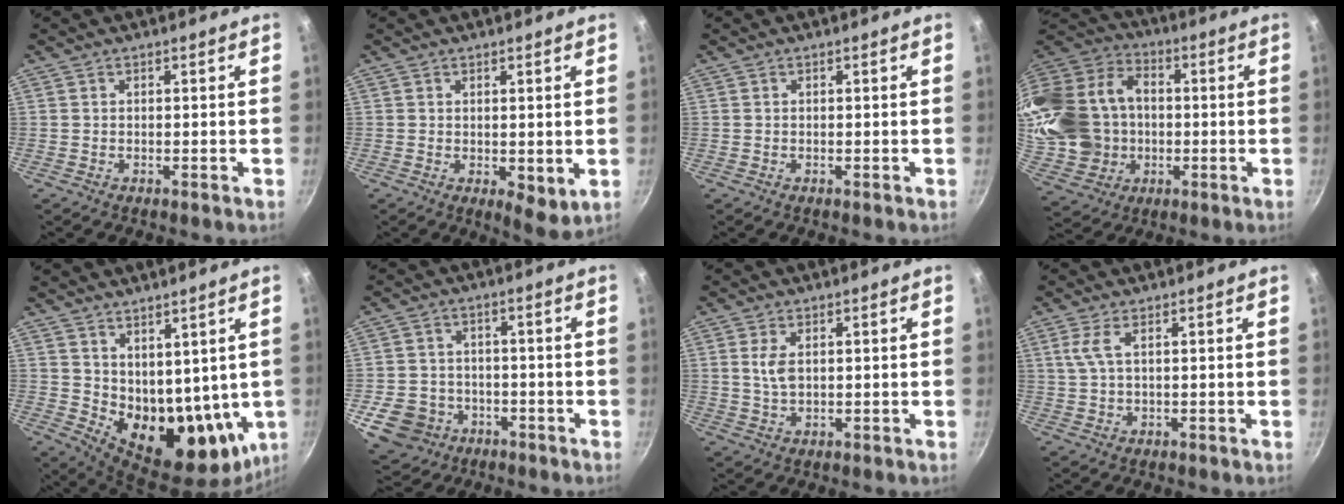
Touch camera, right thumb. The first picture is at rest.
{"total": 5.0, "force": [0.1, 2.3, 4.5], "torque": [-0.057, -0.019, 0.007]}
{"total": 0.0}
{"total": 25.1, "force": [0.0, 20.2, 14.8], "torque": [-0.301, 0.040, 0.018]}
{"total": 15.4, "force": [5.0, 9.4, 11.1], "torque": [-0.133, -0.045, 0.110]}
{"total": 10.3, "force": [-4.3, 8.5, 4.1], "torque": [-0.057, 0.031, -0.060]}
{"total": 4.0, "force": [0.9, 2.3, 3.2], "torque": [-0.059, -0.003, 0.019]}
{"total": 2.5, "force": [0.4, 1.1, 2.3], "torque": [-0.055, 0.007, 0.005]}